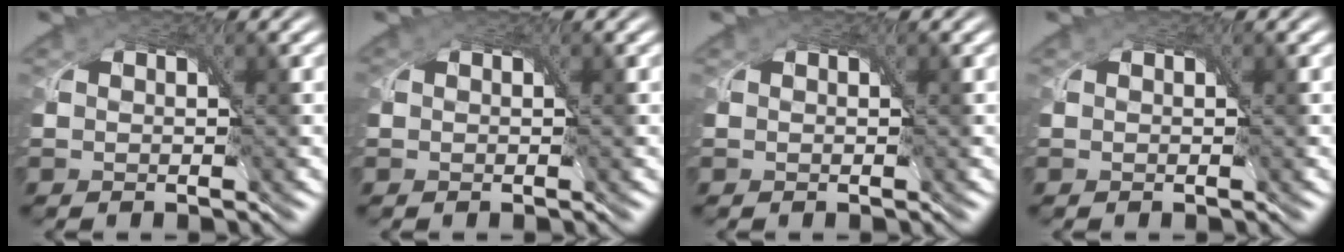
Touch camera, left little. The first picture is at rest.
{"total": 0.0}
{"total": 0.0}
{"total": 0.0}